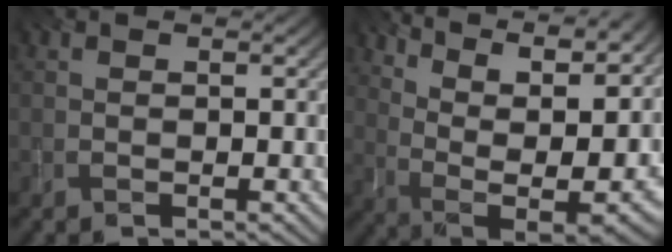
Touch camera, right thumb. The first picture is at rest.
{"total": 16.0, "force": [8.9, 6.1, 11.9], "torque": [-0.190, 0.033, 0.140]}